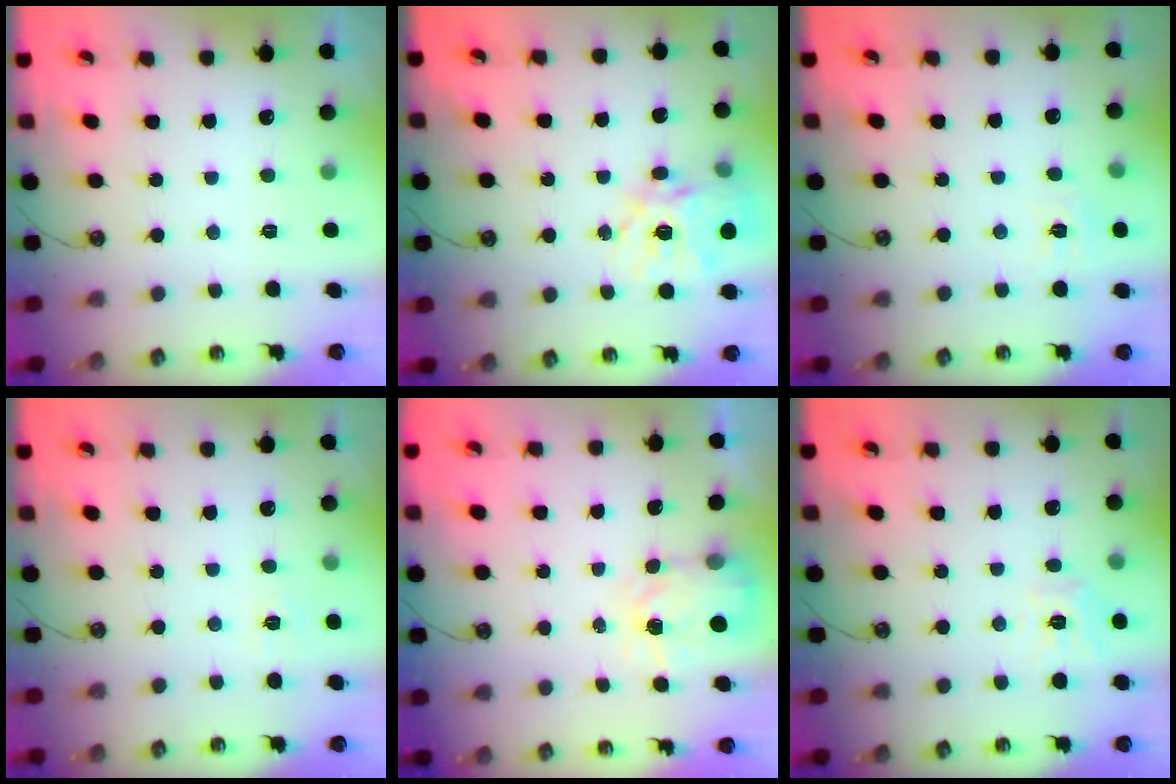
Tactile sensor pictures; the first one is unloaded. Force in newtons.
{"total": 16.7, "press": 16.6, "slide": 1.8}
{"total": 5.5, "press": 5.4, "slide": 0.7}
{"total": 4.2, "press": 4.2, "slide": 0.6}
{"total": 3.8, "press": 3.8, "slide": 0.6}
{"total": 9.4, "press": 9.3, "slide": 0.8}